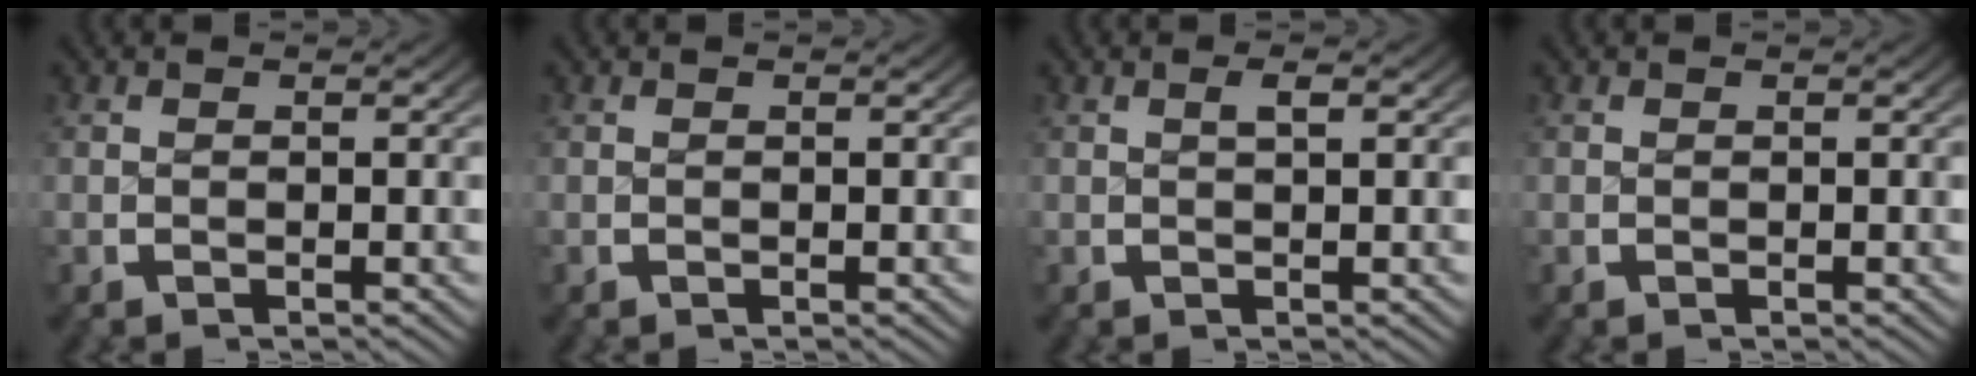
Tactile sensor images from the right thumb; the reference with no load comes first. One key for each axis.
{"total": 0.0}
{"total": 0.8, "fx": 0.5, "fy": 0.2, "fz": 0.6, "tx": -0.007, "ty": 0.000, "tz": 0.010}
{"total": 0.0}